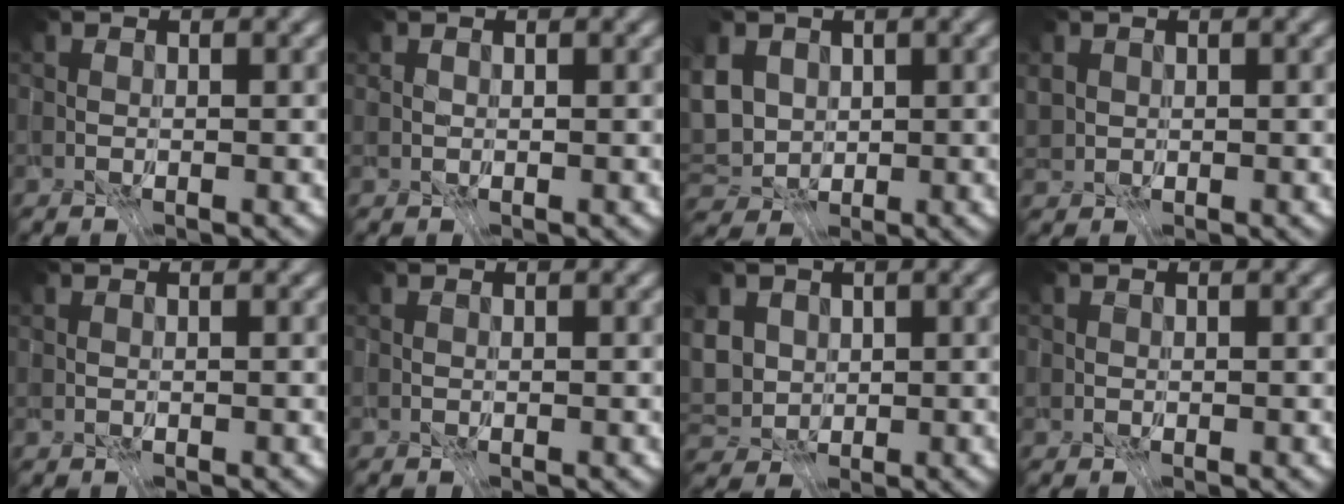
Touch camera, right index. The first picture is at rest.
{"total": 1.2, "force": [0.7, 0.9, 0.4], "torque": [-0.009, 0.005, 0.008]}
{"total": 2.8, "force": [-0.4, 1.8, 2.0], "torque": [-0.041, -0.004, -0.008]}
{"total": 2.1, "force": [0.4, 1.9, 0.9], "torque": [-0.033, 0.003, 0.005]}
{"total": 0.0}
{"total": 0.0}
{"total": 2.3, "force": [-0.1, 1.7, 1.6], "torque": [-0.040, 0.003, -0.002]}
{"total": 1.9, "force": [0.7, 1.5, 0.9], "torque": [-0.016, 0.005, 0.001]}